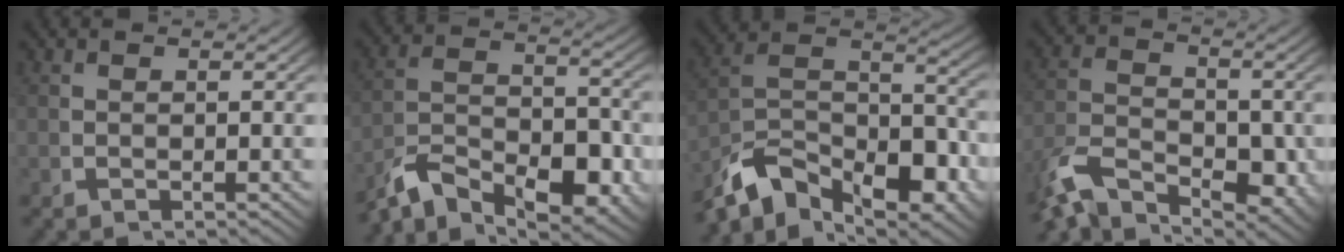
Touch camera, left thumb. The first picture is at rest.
{"total": 9.9, "force": [-3.9, 5.9, 6.9], "torque": [-0.138, -0.047, -0.055]}
{"total": 12.8, "force": [-3.1, 8.2, 9.3], "torque": [-0.205, -0.048, -0.037]}
{"total": 7.4, "force": [-3.7, 4.2, 4.8], "torque": [-0.081, -0.035, -0.060]}